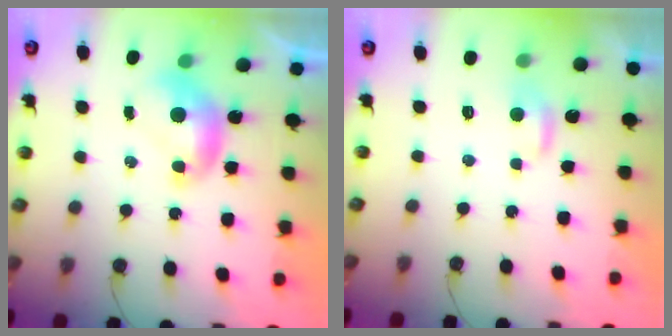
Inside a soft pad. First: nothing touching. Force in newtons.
{"total": 1.8, "press": 1.8, "slide": 0.4}